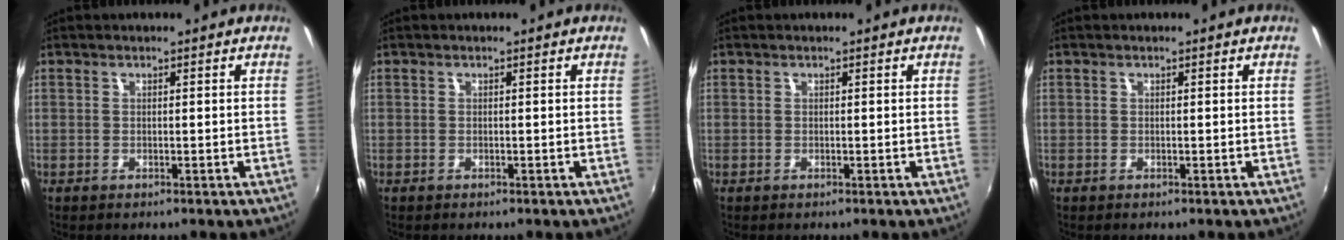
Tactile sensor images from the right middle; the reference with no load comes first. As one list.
[{"total": 0.0}, {"total": 0.0}, {"total": 0.0}]